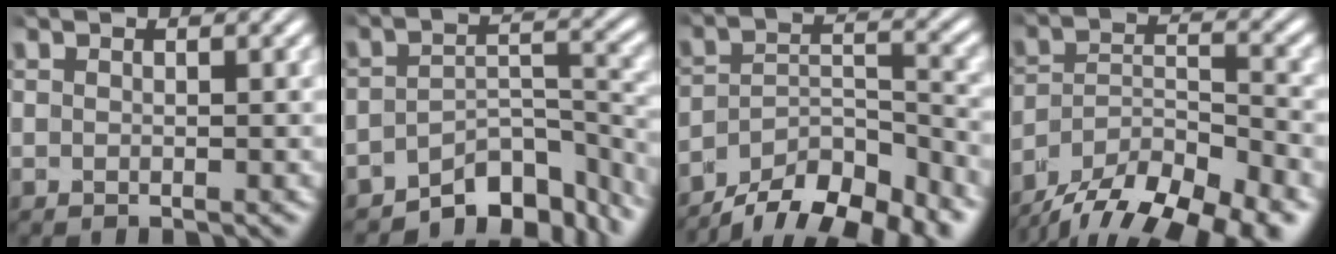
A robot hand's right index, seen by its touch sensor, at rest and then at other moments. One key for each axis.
{"total": 9.1, "fx": -7.2, "fy": 3.5, "fz": 4.3, "tx": -0.047, "ty": -0.016, "tz": -0.106}
{"total": 9.0, "fx": -6.0, "fy": 4.7, "fz": 4.9, "tx": -0.059, "ty": -0.012, "tz": -0.092}
{"total": 10.9, "fx": -7.3, "fy": 5.7, "fz": 5.8, "tx": -0.095, "ty": -0.028, "tz": -0.107}